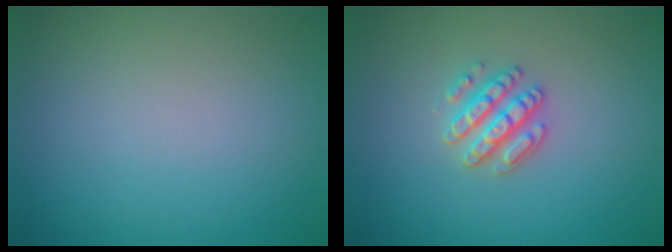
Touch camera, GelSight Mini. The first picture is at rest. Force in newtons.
{"total": 2.8, "press": 2.7, "slide": 0.8}